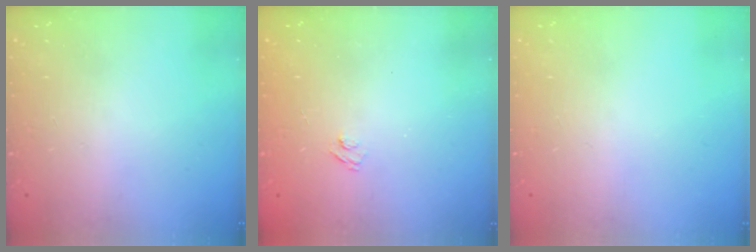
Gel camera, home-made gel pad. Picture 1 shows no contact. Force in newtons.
{"total": 2.7, "press": 2.5, "slide": 0.9}
{"total": 0.0}